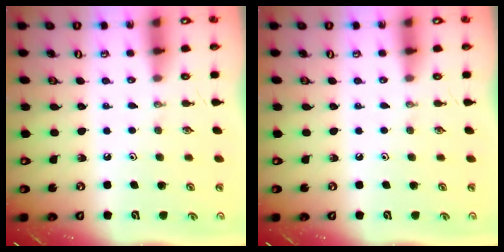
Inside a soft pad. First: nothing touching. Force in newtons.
{"total": 0.0}